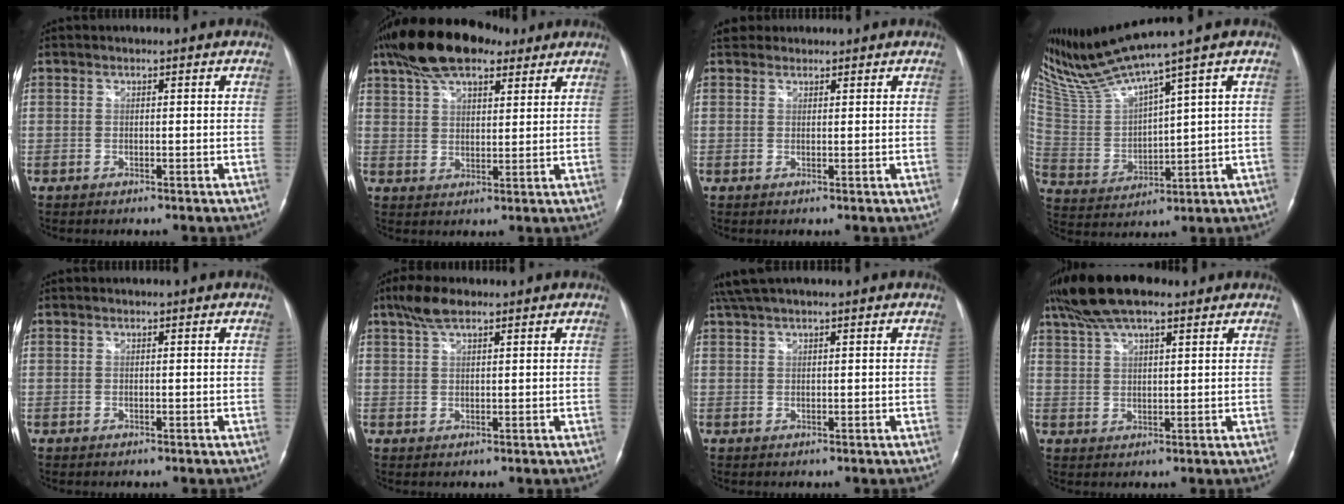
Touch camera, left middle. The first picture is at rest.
{"total": 13.8, "force": [9.9, 5.3, 8.1], "torque": [-0.154, 0.041, 0.171]}
{"total": 3.0, "force": [2.4, 1.7, 0.2], "torque": [0.001, 0.020, 0.037]}
{"total": 11.5, "force": [9.8, -1.9, 5.8], "torque": [-0.128, -0.003, 0.204]}
{"total": 0.0}
{"total": 4.4, "force": [3.1, 1.4, 2.8], "torque": [-0.063, 0.017, 0.059]}
{"total": 5.2, "force": [4.1, 0.6, 3.1], "torque": [-0.059, 0.042, 0.078]}
{"total": 11.2, "force": [8.4, 3.0, 6.8], "torque": [-0.132, 0.038, 0.149]}